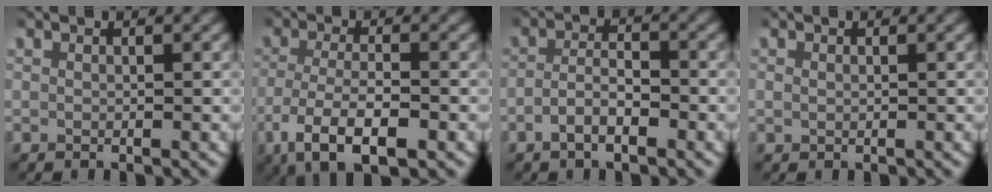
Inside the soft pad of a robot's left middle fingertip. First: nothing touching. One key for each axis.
{"total": 6.7, "fx": -3.5, "fy": 2.8, "fz": 5.0, "tx": -0.103, "ty": -0.021, "tz": -0.045}
{"total": 3.0, "fx": -1.9, "fy": 1.3, "fz": 1.9, "tx": -0.027, "ty": -0.001, "tz": -0.037}
{"total": 0.5, "fx": 0.0, "fy": 0.4, "fz": 0.3, "tx": -0.008, "ty": -0.002, "tz": 0.004}